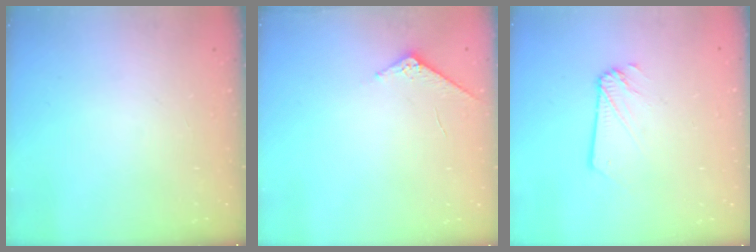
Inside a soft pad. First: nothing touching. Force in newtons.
{"total": 3.9, "press": 3.9, "slide": 0.5}
{"total": 1.2, "press": 1.2, "slide": 0.1}